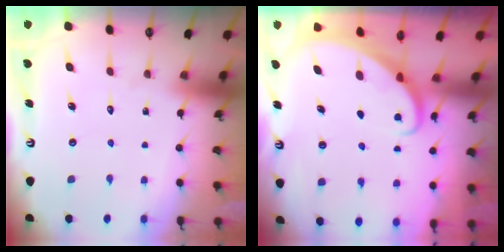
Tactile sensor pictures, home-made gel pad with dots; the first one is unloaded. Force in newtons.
{"total": 2.2, "press": 2.2, "slide": 0.2}